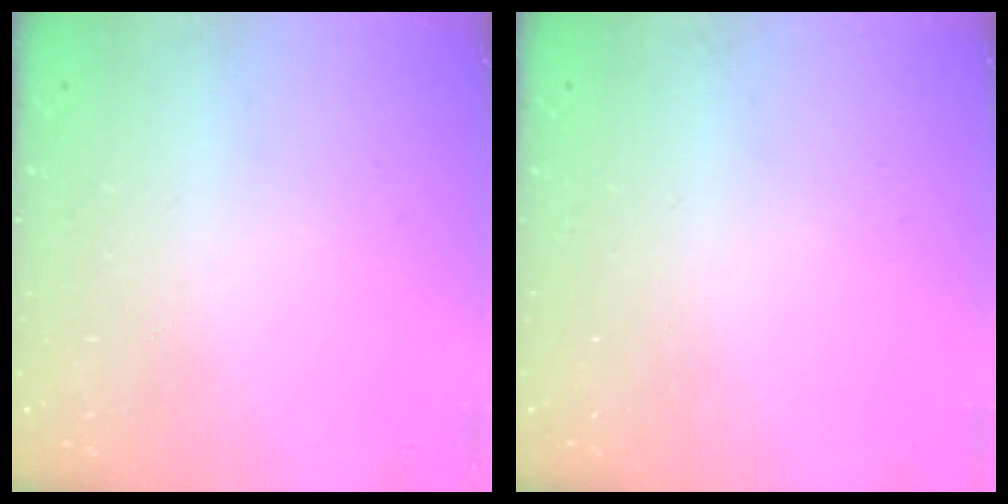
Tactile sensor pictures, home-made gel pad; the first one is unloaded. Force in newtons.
{"total": 0.0}